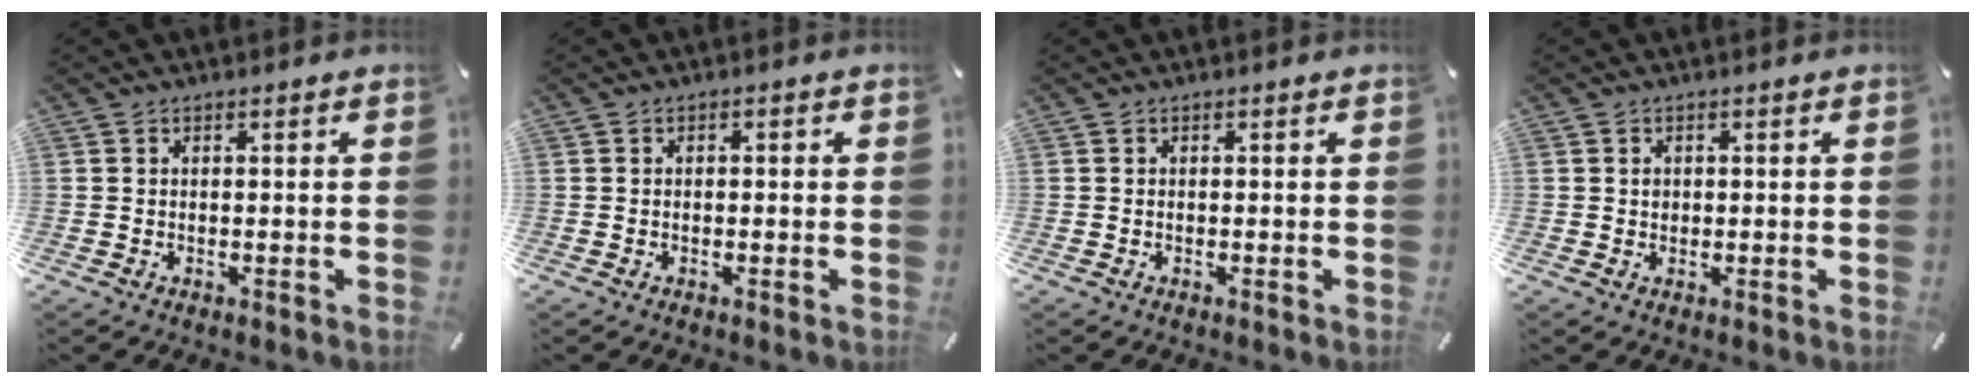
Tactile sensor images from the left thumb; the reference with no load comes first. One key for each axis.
{"total": 0.8, "fx": -0.3, "fy": 0.5, "fz": 0.6, "tx": -0.012, "ty": 0.002, "tz": -0.007}
{"total": 0.0}
{"total": 1.1, "fx": 0.1, "fy": 1.0, "fz": 0.4, "tx": -0.008, "ty": 0.005, "tz": 0.000}